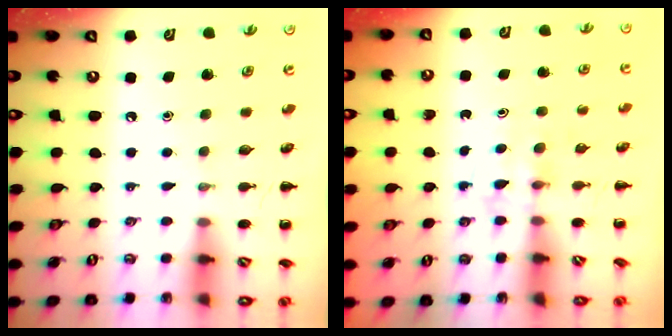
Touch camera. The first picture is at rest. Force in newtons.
{"total": 2.8, "press": 2.5, "slide": 1.4}